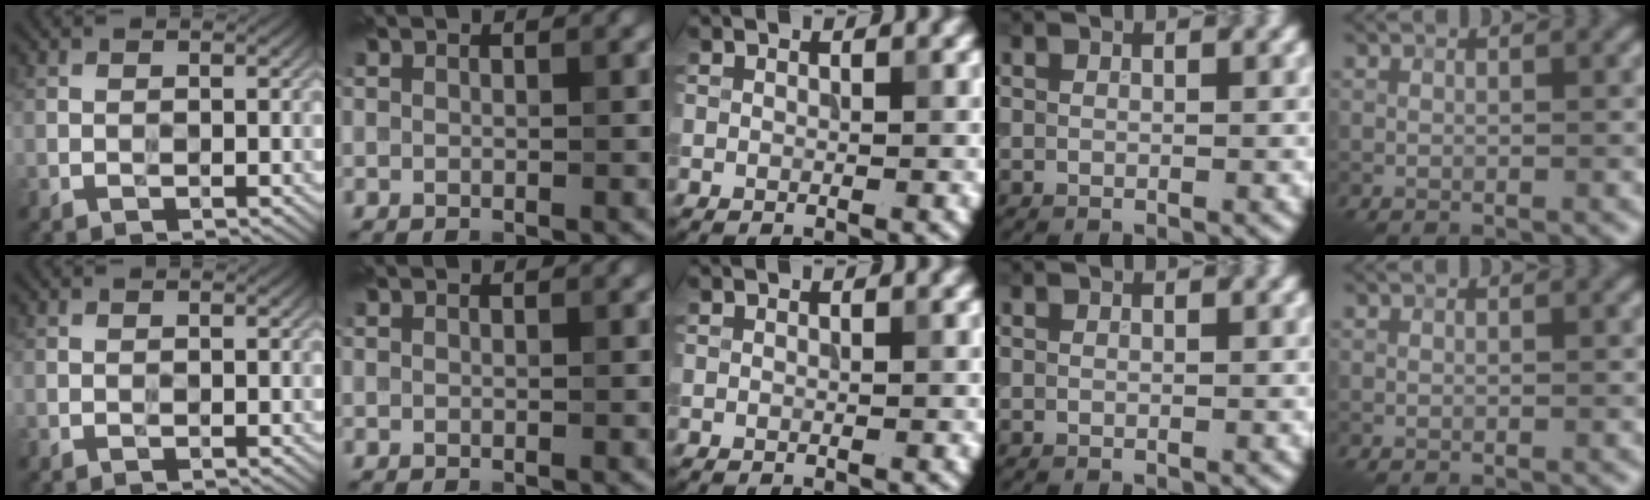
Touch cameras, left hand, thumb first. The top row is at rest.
{}